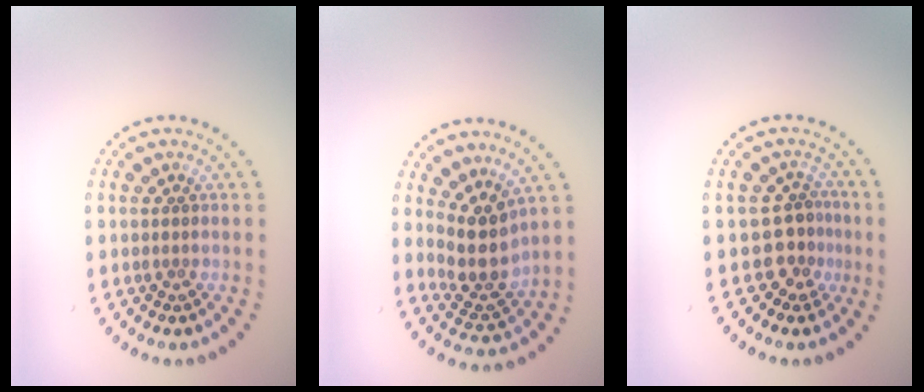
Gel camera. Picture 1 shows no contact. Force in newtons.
{"total": 3.9, "press": 3.1, "slide": 2.4}
{"total": 2.5, "press": 2.0, "slide": 1.5}